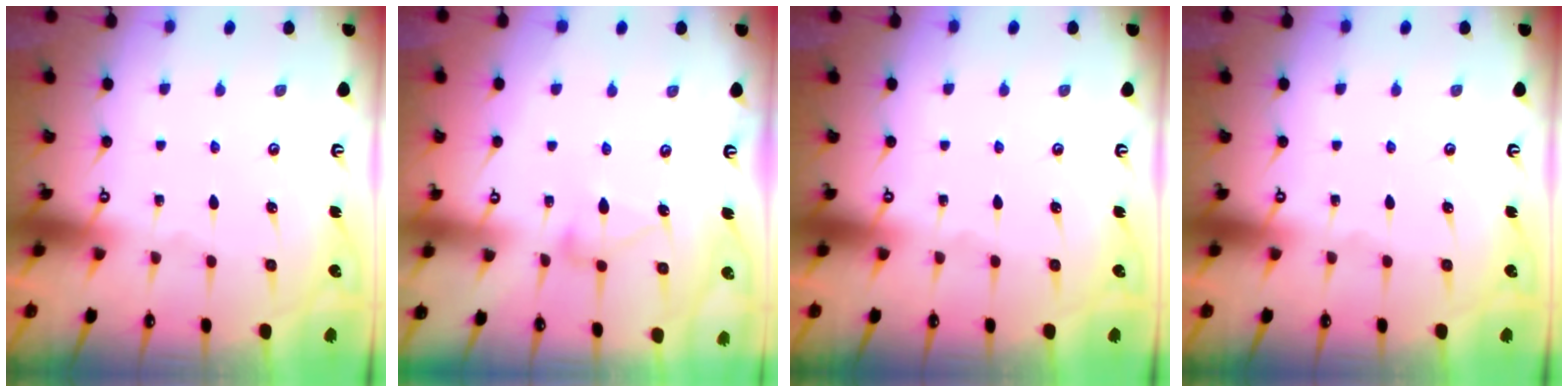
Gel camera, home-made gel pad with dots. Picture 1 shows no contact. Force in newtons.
{"total": 7.9, "press": 7.9, "slide": 0.2}
{"total": 0.0}
{"total": 0.0}